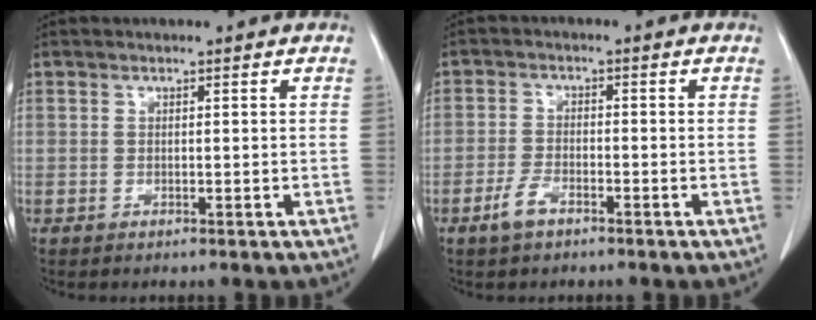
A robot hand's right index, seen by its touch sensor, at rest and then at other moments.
{"total": 3.5, "force": [-2.3, 1.4, 2.2], "torque": [-0.049, 0.002, -0.043]}